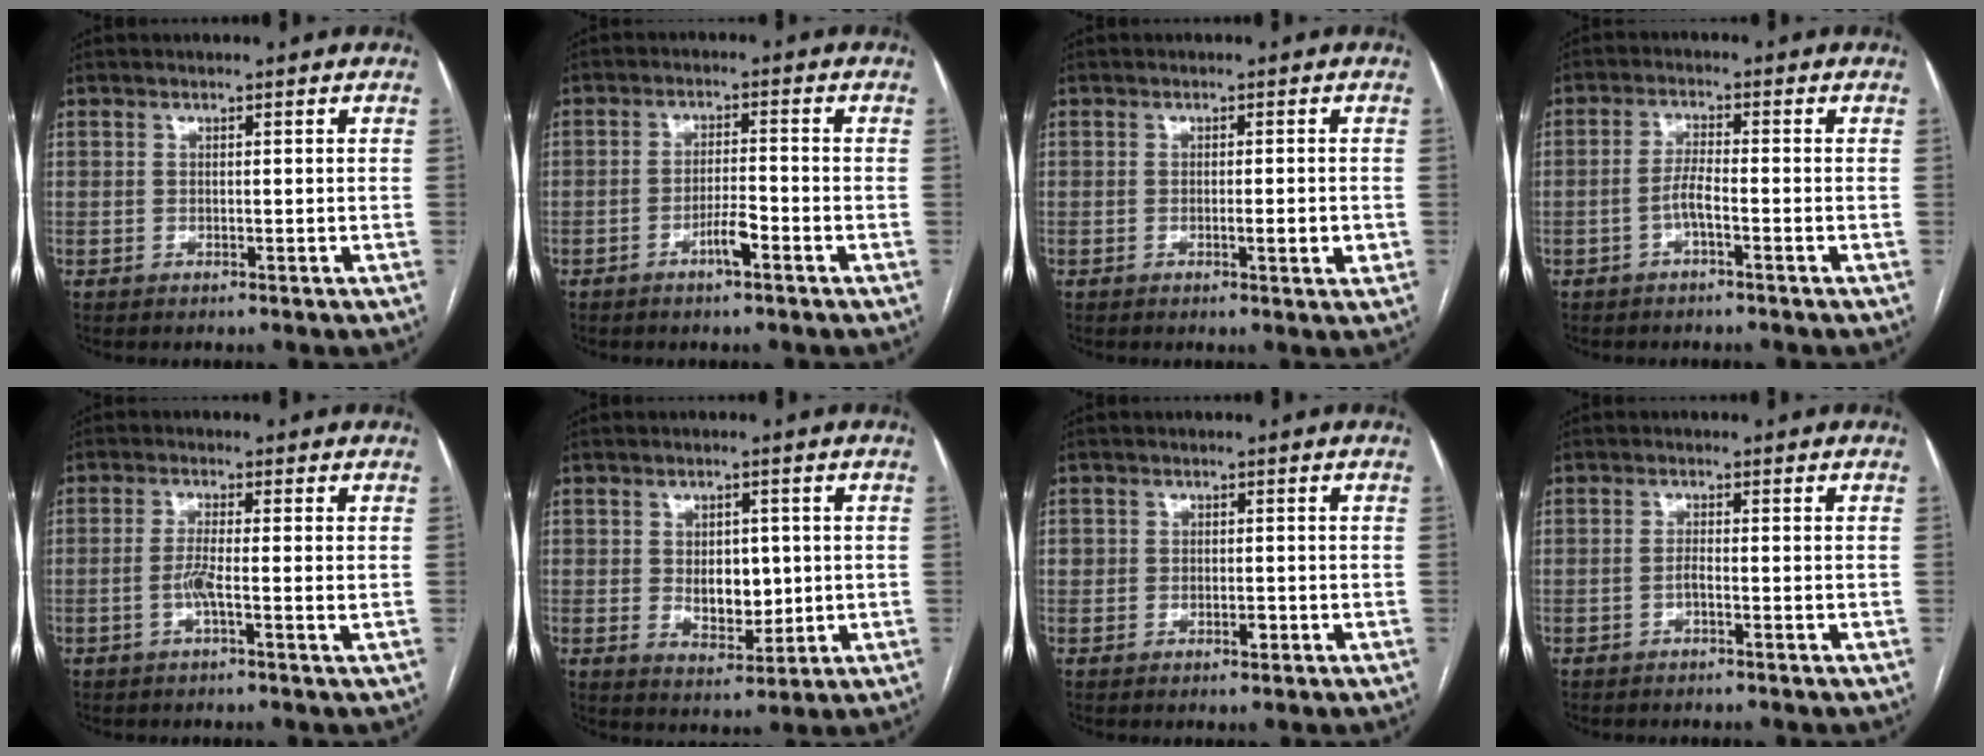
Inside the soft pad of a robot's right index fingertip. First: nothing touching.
{"total": 3.7, "force": [-2.1, 0.5, 3.0], "torque": [-0.056, 0.001, -0.037]}
{"total": 2.4, "force": [-0.5, 0.5, 2.3], "torque": [-0.035, -0.001, -0.005]}
{"total": 3.0, "force": [-1.3, 0.3, 2.7], "torque": [-0.052, 0.006, -0.028]}
{"total": 3.2, "force": [-0.7, -0.1, 3.2], "torque": [-0.066, -0.003, -0.017]}
{"total": 6.0, "force": [0.4, 3.6, 4.8], "torque": [-0.071, -0.001, 0.019]}
{"total": 2.1, "force": [-0.5, 1.5, 1.4], "torque": [-0.019, 0.006, -0.006]}
{"total": 1.1, "force": [-0.6, 0.1, 0.9], "torque": [-0.015, 0.003, -0.012]}